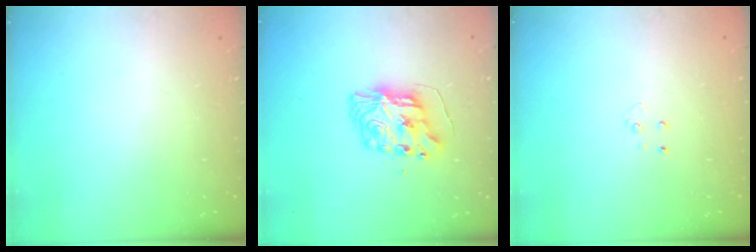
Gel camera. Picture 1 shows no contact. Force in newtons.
{"total": 9.1, "press": 9.0, "slide": 0.6}
{"total": 2.9, "press": 2.9, "slide": 0.2}